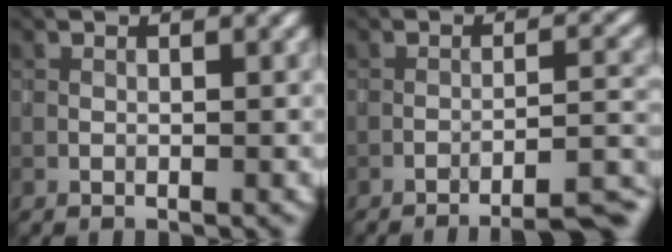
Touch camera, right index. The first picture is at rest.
{"total": 7.1, "force": [-6.1, 1.0, 3.5], "torque": [-0.032, 0.021, -0.069]}